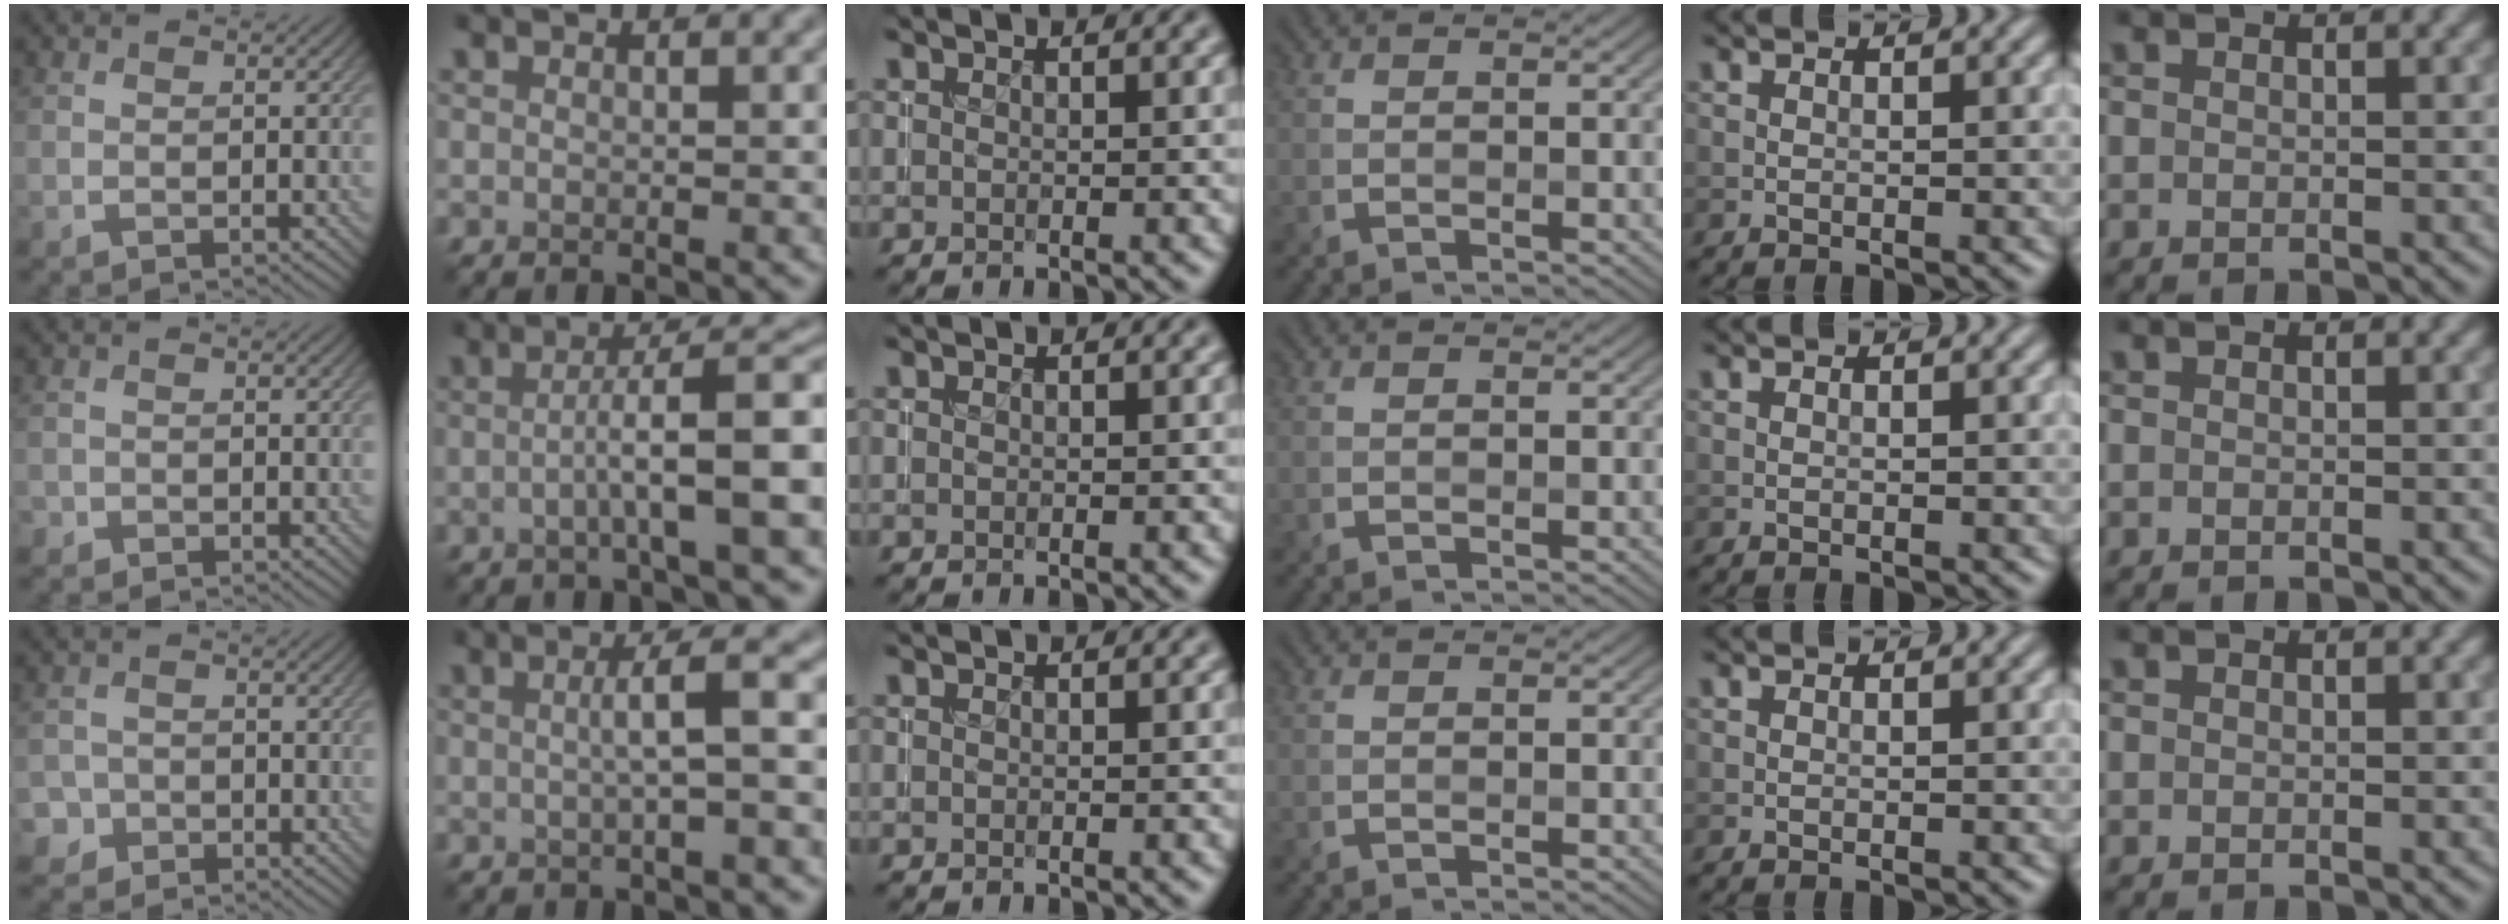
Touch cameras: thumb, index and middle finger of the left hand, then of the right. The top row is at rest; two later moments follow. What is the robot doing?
{"motion": "insert", "object": "coin"}